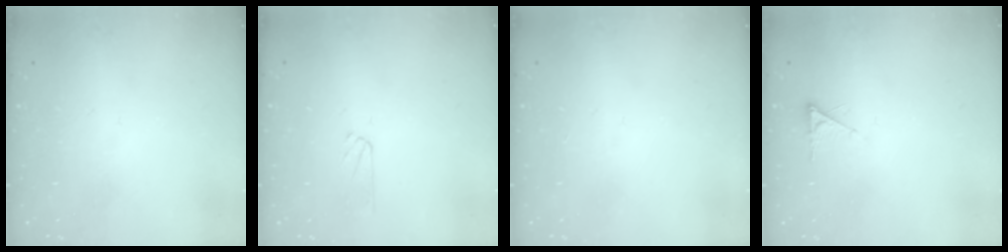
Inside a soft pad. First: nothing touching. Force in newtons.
{"total": 2.5, "press": 2.5, "slide": 0.2}
{"total": 1.9, "press": 1.9, "slide": 0.3}
{"total": 1.8, "press": 1.7, "slide": 0.3}